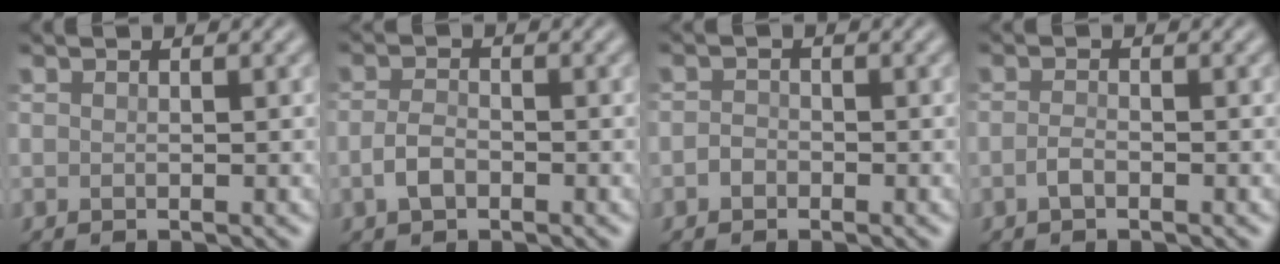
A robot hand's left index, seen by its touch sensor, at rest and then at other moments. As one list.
[{"total": 1.6, "force": [-0.6, 0.9, 1.2], "torque": [-0.027, 0.006, -0.016]}, {"total": 0.9, "force": [-0.4, 0.7, 0.2], "torque": [-0.003, 0.006, -0.012]}, {"total": 0.8, "force": [-0.4, 0.3, 0.7], "torque": [-0.019, 0.004, -0.010]}]